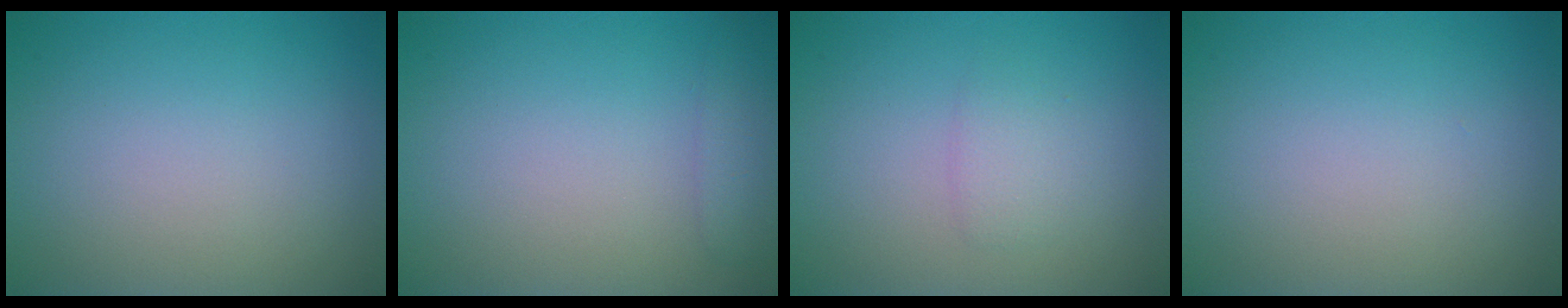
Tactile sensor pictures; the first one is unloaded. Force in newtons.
{"total": 1.5, "press": 1.5, "slide": 0.1}
{"total": 1.4, "press": 1.4, "slide": 0.0}
{"total": 0.0}